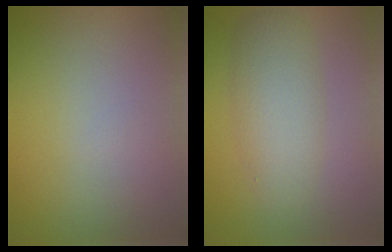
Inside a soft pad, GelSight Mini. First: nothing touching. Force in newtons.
{"total": 4.1, "press": 4.1, "slide": 0.1}